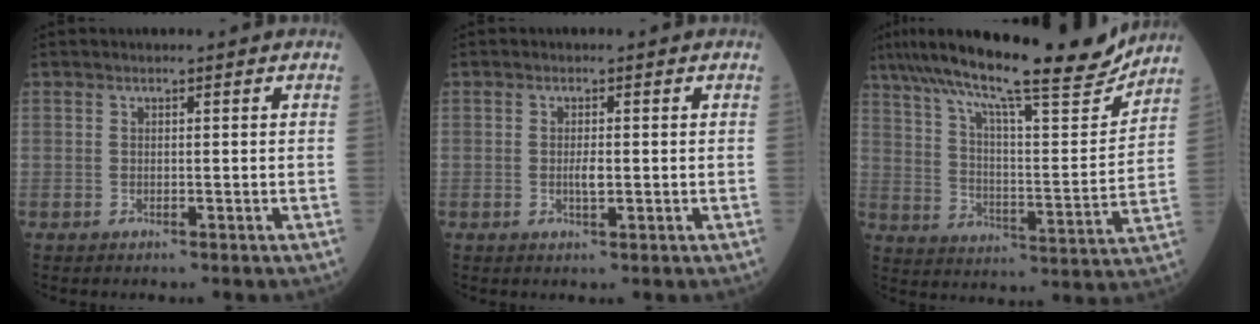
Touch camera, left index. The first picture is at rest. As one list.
[{"total": 1.8, "force": [-0.2, 0.5, 1.7], "torque": [-0.035, 0.000, -0.003]}, {"total": 21.6, "force": [18.2, 1.9, 11.4], "torque": [-0.198, -0.002, 0.276]}]